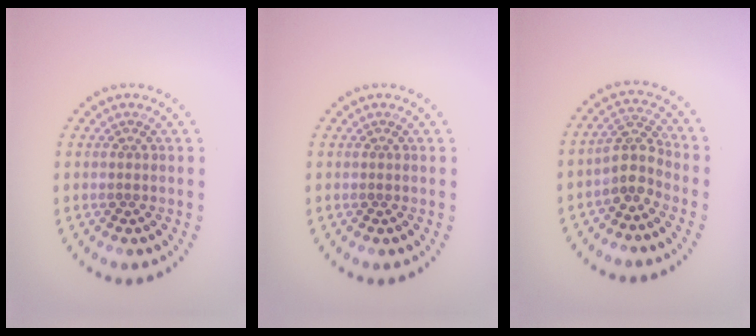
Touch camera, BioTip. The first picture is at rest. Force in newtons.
{"total": 0.0}
{"total": 2.9, "press": 2.3, "slide": 1.7}